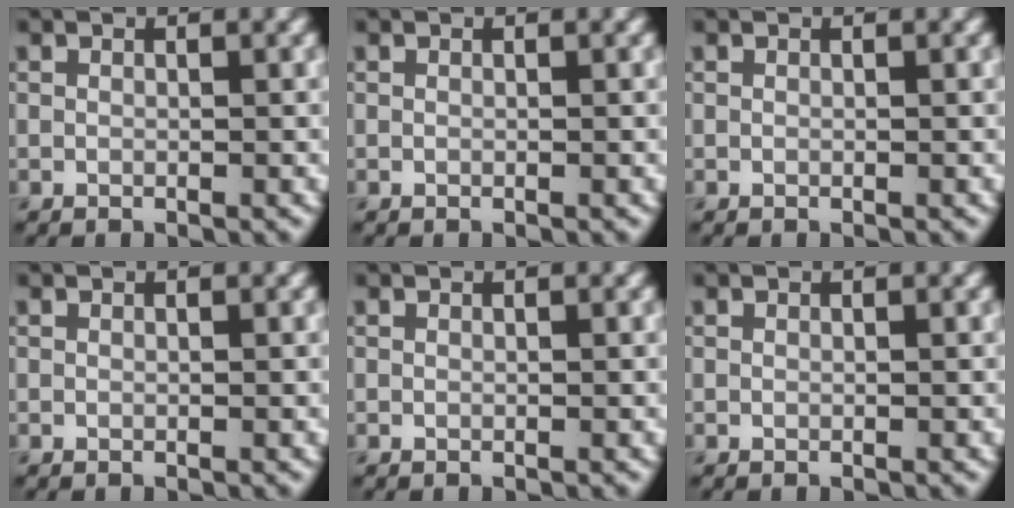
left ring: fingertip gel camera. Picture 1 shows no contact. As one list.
[{"total": 0.0}, {"total": 0.0}, {"total": 0.0}, {"total": 0.0}, {"total": 0.0}]